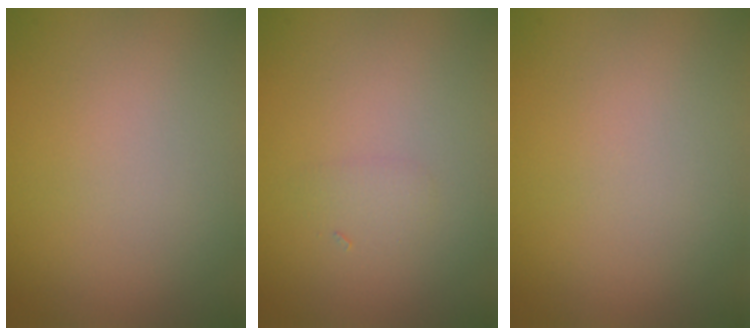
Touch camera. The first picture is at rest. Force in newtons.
{"total": 0.8, "press": 0.8, "slide": 0.1}
{"total": 0.0}